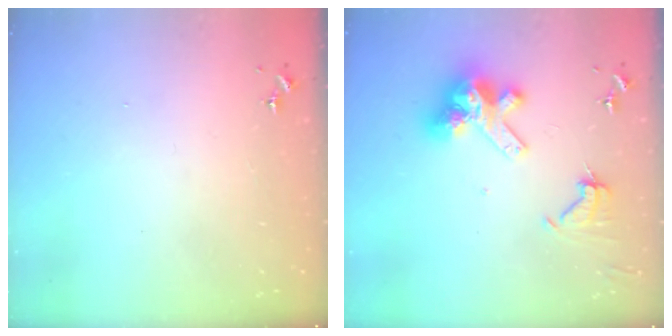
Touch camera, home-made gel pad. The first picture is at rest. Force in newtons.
{"total": 13.3, "press": 13.2, "slide": 1.5}